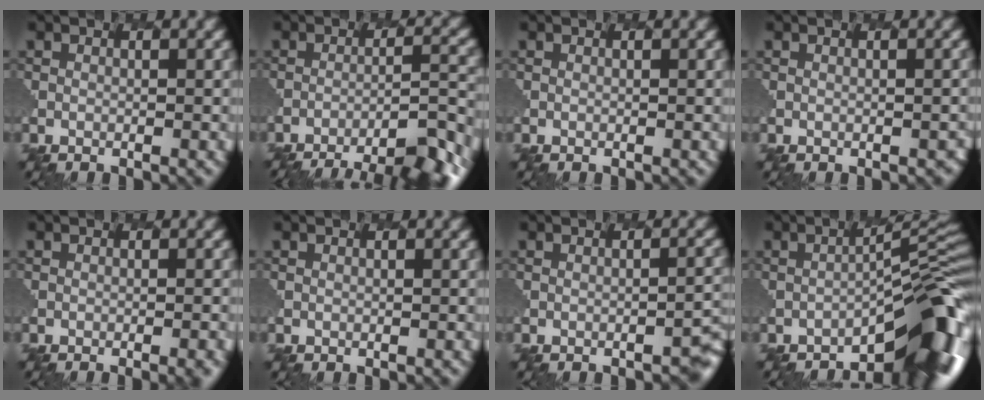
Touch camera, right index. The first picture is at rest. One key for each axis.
{"total": 8.9, "fx": -7.7, "fy": 1.5, "fz": 4.3, "tx": -0.063, "ty": 0.004, "tz": -0.092}
{"total": 0.0}
{"total": 1.4, "fx": -0.6, "fy": 0.6, "fz": 1.1, "tx": -0.016, "ty": -0.004, "tz": 0.011}
{"total": 3.2, "fx": -1.2, "fy": 1.2, "fz": 2.7, "tx": -0.016, "ty": 0.008, "tz": -0.004}
{"total": 0.0}
{"total": 2.7, "fx": -1.7, "fy": 0.5, "fz": 2.0, "tx": -0.030, "ty": 0.003, "tz": -0.015}
{"total": 8.0, "fx": -5.5, "fy": 1.2, "fz": 5.7, "tx": -0.077, "ty": 0.019, "tz": -0.079}